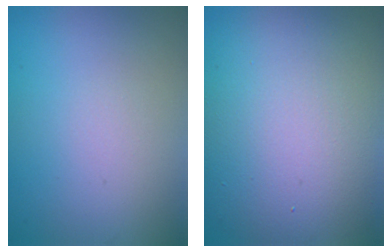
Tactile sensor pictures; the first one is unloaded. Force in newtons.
{"total": 13.7, "press": 13.7, "slide": 0.8}